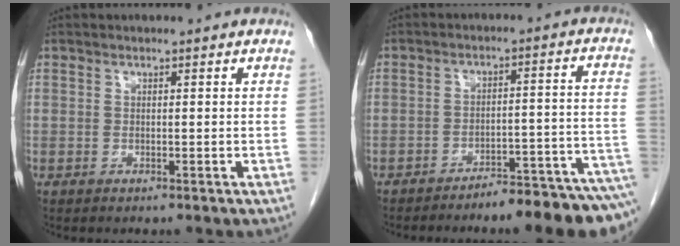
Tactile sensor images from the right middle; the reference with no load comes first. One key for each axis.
{"total": 11.4, "fx": -9.9, "fy": 0.2, "fz": 5.7, "tx": -0.048, "ty": 0.028, "tz": -0.138}